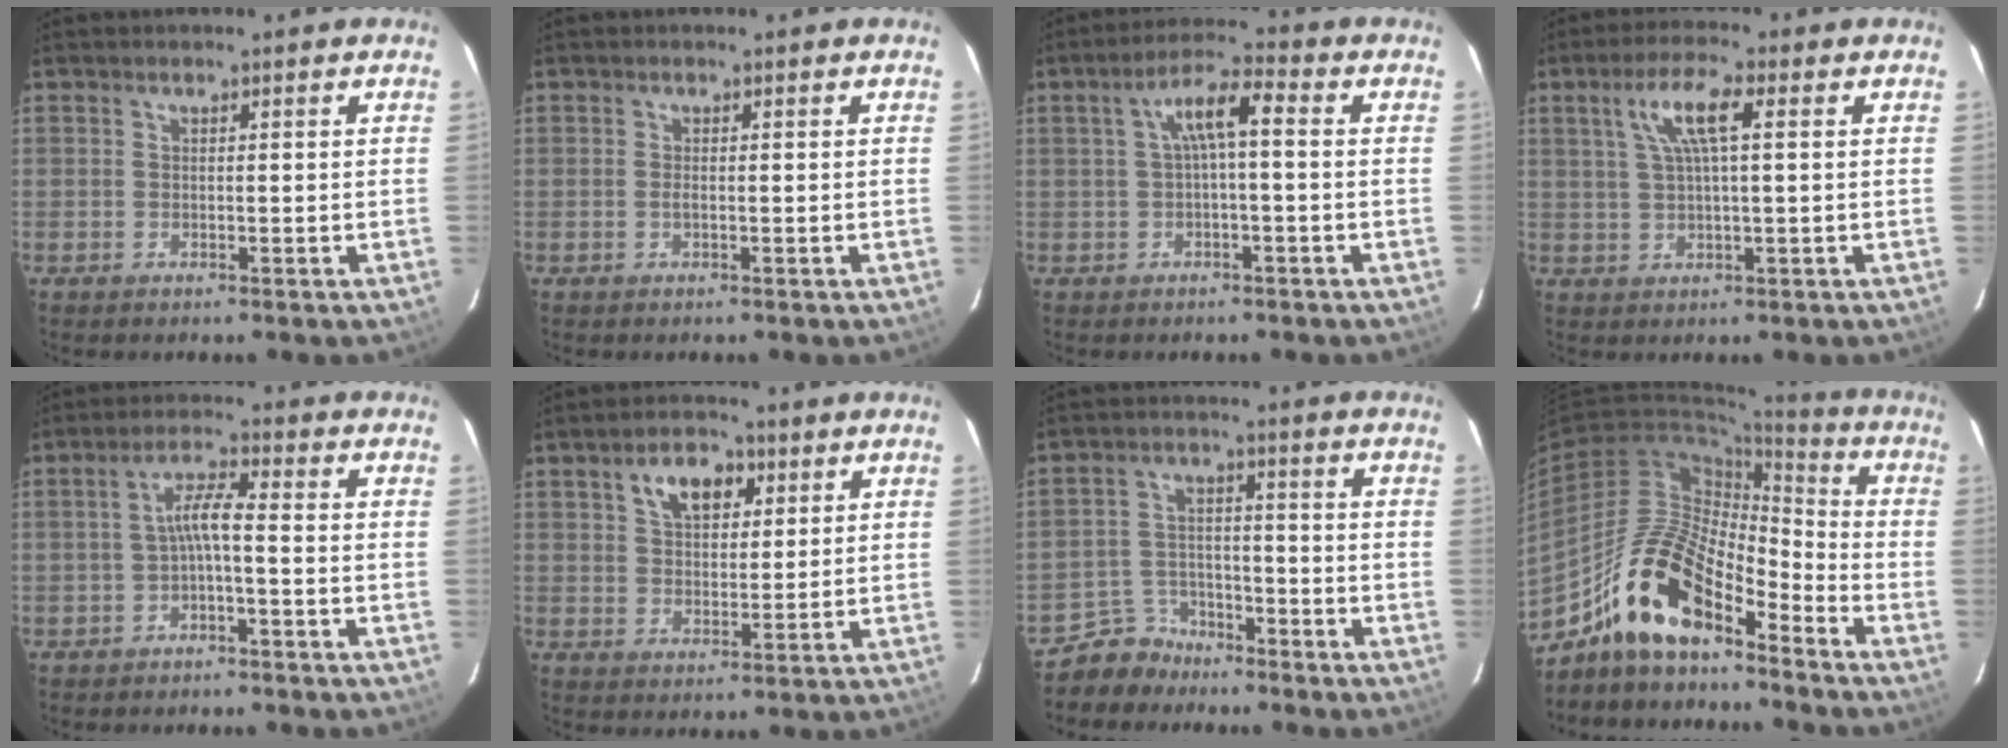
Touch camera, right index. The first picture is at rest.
{"total": 0.7, "force": [-0.2, 0.1, 0.7], "torque": [-0.013, -0.002, -0.004]}
{"total": 5.7, "force": [0.1, 1.1, 5.6], "torque": [-0.108, 0.017, 0.006]}
{"total": 7.2, "force": [2.3, 1.5, 6.6], "torque": [-0.127, 0.010, 0.045]}
{"total": 3.9, "force": [-1.4, 0.1, 3.7], "torque": [-0.078, 0.011, -0.026]}
{"total": 7.6, "force": [3.4, 4.5, 5.0], "torque": [-0.082, 0.021, 0.061]}
{"total": 6.5, "force": [-5.4, 3.7, -0.3], "torque": [-0.010, 0.022, -0.095]}
{"total": 15.4, "force": [-11.4, 5.1, 9.0], "torque": [-0.174, 0.011, -0.219]}